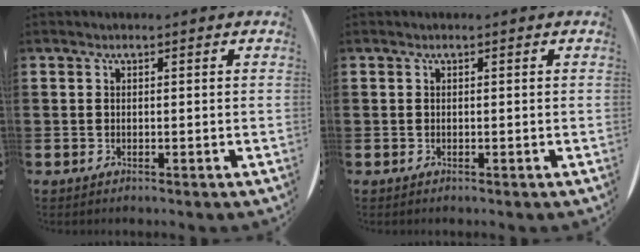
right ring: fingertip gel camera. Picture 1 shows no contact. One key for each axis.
{"total": 0.0}